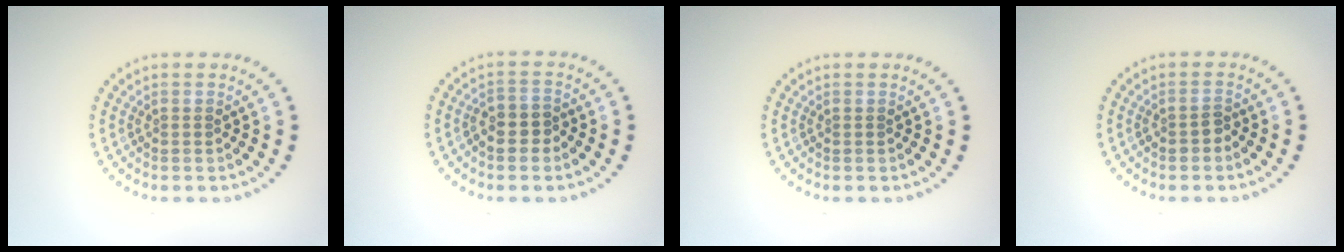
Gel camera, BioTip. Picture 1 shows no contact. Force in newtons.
{"total": 1.7, "press": 1.6, "slide": 0.8}
{"total": 0.0}
{"total": 1.1, "press": 1.1, "slide": 0.4}